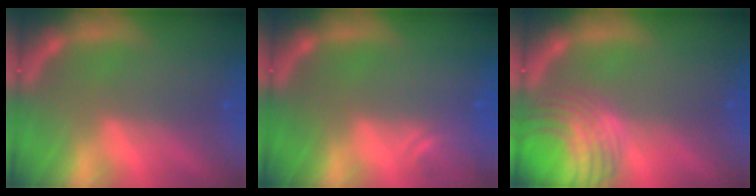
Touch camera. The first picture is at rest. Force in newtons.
{"total": 1.9}
{"total": 8.1}